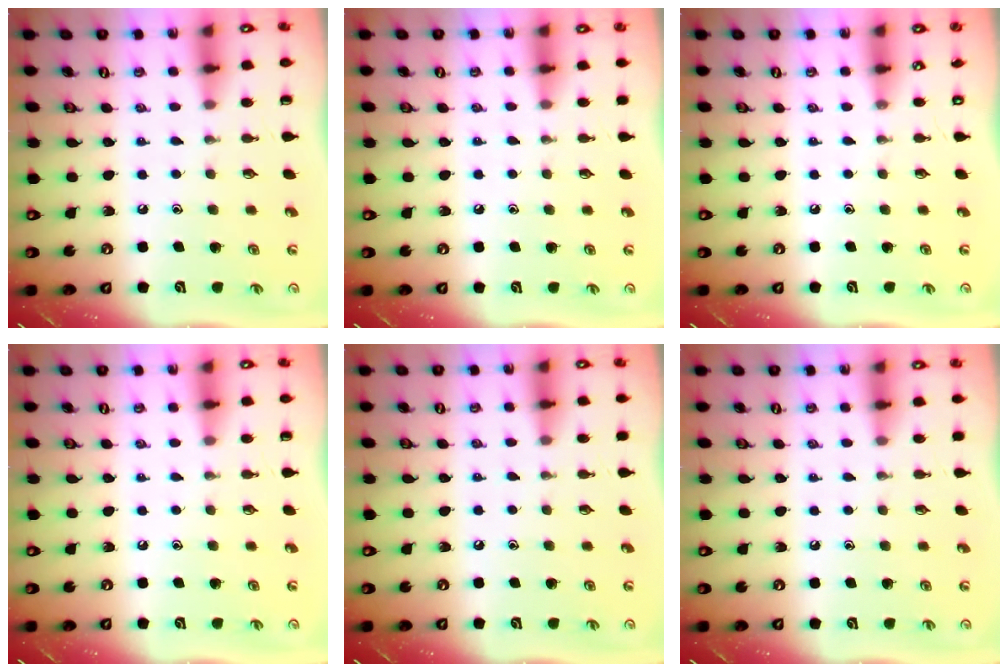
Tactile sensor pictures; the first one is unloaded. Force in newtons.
{"total": 3.4, "press": 3.4, "slide": 0.5}
{"total": 0.0}
{"total": 0.0}
{"total": 3.2, "press": 3.2, "slide": 0.5}
{"total": 1.9, "press": 1.9, "slide": 0.1}